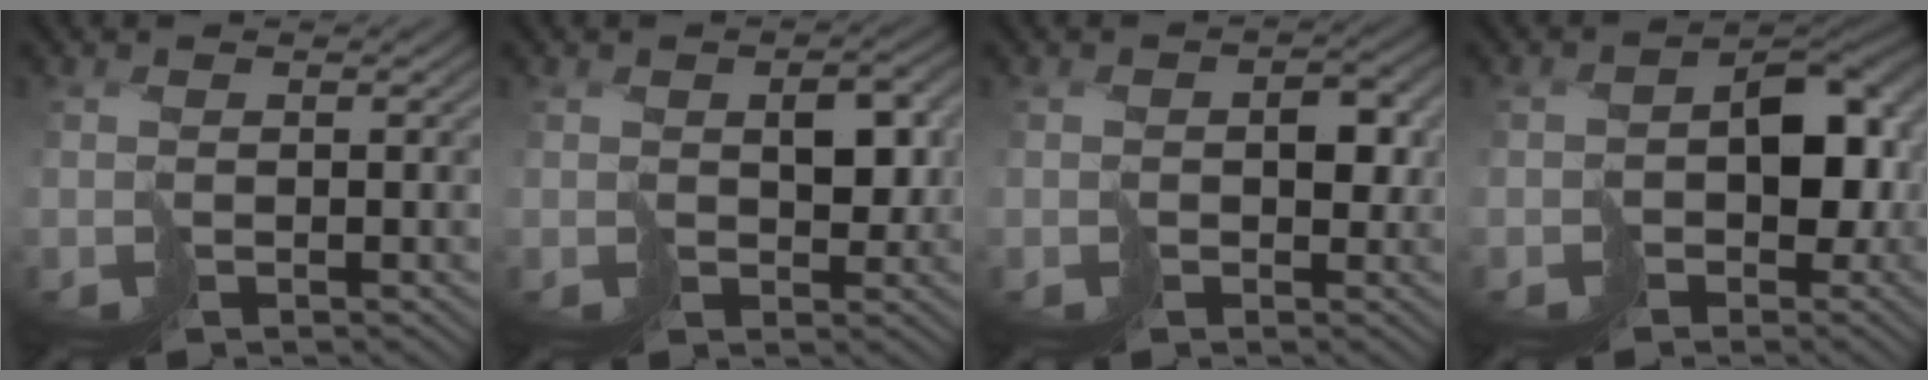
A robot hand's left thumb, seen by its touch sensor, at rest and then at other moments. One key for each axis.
{"total": 4.2, "fx": 1.0, "fy": 2.9, "fz": 2.9, "tx": -0.036, "ty": 0.000, "tz": 0.029}
{"total": 3.5, "fx": 0.1, "fy": 2.7, "fz": 2.3, "tx": -0.021, "ty": 0.005, "tz": 0.010}
{"total": 7.8, "fx": -1.6, "fy": 5.6, "fz": 5.2, "tx": -0.065, "ty": -0.011, "tz": -0.022}